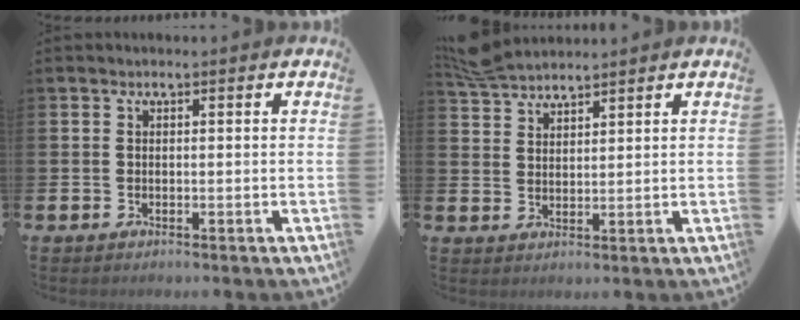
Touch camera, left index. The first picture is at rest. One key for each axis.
{"total": 4.8, "fx": 4.7, "fy": 0.6, "fz": 0.7, "tx": -0.022, "ty": -0.019, "tz": 0.087}